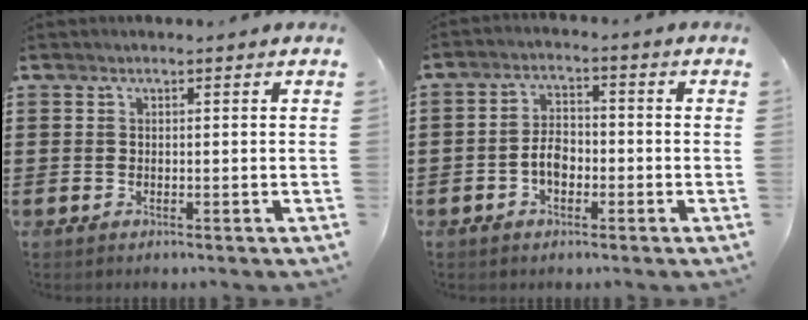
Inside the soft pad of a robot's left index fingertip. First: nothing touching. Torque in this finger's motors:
{"motor_torque": [0.52, 0.53, 0.48, 0.06]}